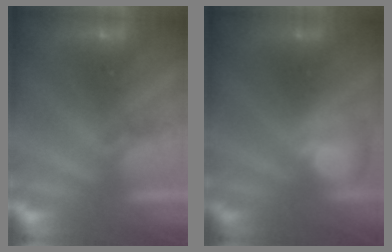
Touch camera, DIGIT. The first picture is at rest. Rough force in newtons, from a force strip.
{"total": 2.4}